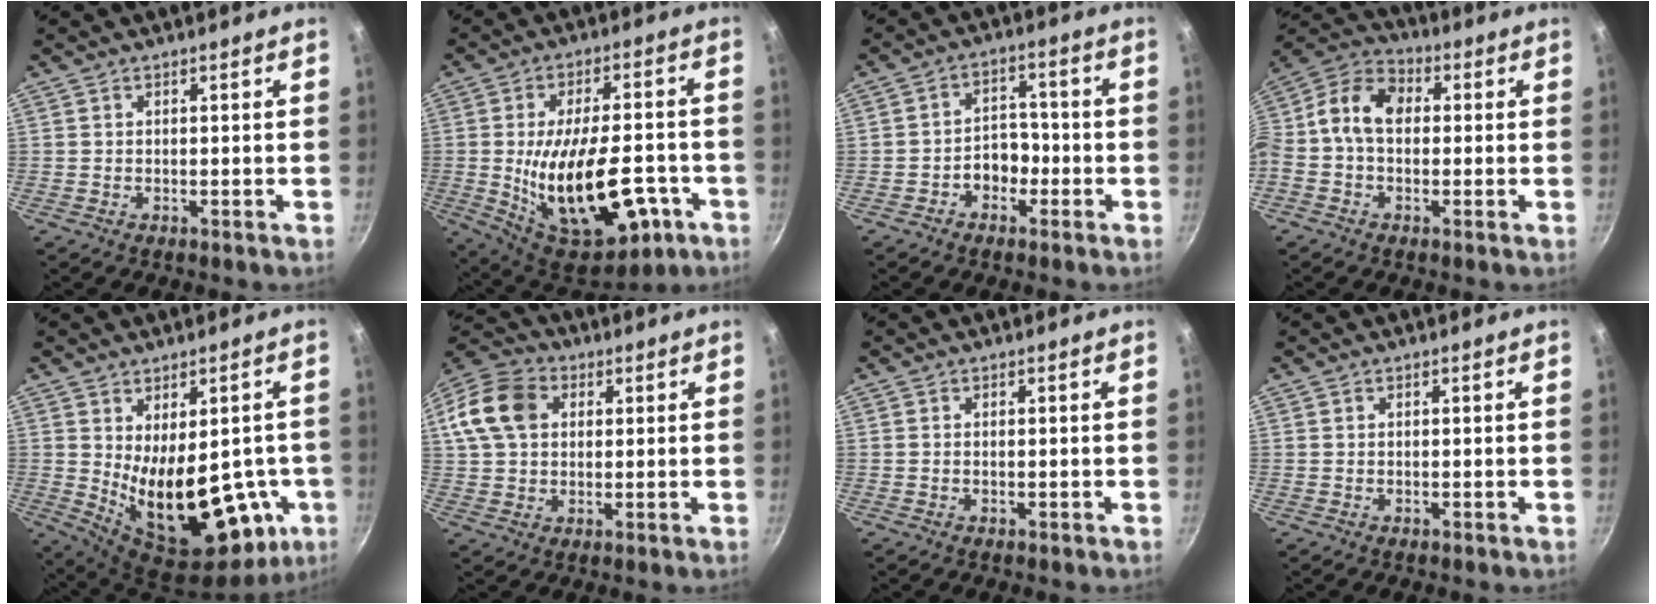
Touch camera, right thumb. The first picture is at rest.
{"total": 23.5, "force": [-6.1, 11.6, 19.5], "torque": [-0.291, 0.014, -0.071]}
{"total": 5.7, "force": [-2.3, 4.2, 3.1], "torque": [-0.009, 0.029, -0.040]}
{"total": 12.0, "force": [0.7, 8.8, 8.2], "torque": [-0.136, 0.037, -0.014]}
{"total": 21.9, "force": [-2.7, 11.8, 18.2], "torque": [-0.227, -0.040, -0.003]}
{"total": 13.5, "force": [3.1, 10.4, 8.1], "torque": [-0.148, 0.022, 0.042]}
{"total": 0.0}
{"total": 0.0}